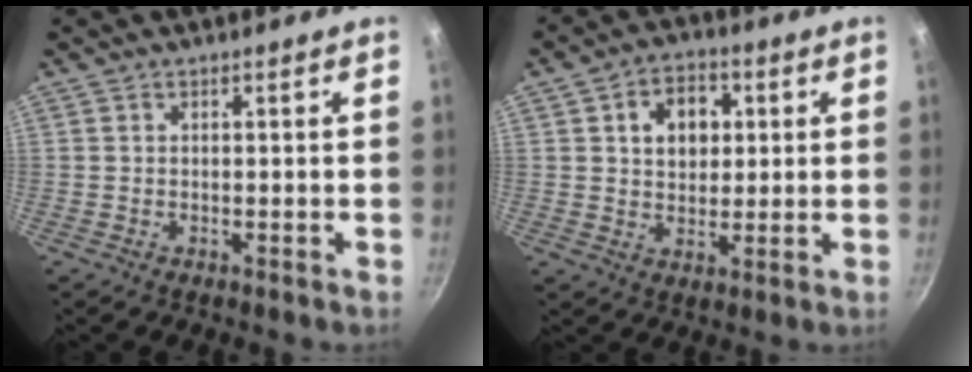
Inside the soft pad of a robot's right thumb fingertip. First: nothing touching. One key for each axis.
{"total": 9.0, "fx": 2.3, "fy": 6.8, "fz": 5.5, "tx": -0.056, "ty": 0.004, "tz": 0.033}